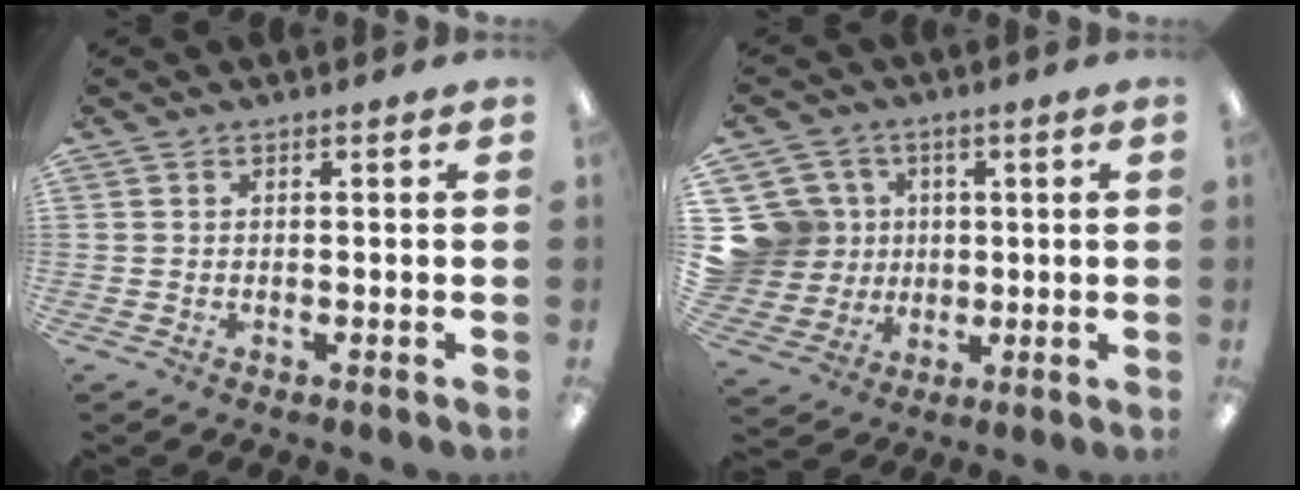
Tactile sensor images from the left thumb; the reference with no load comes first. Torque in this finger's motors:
{"motor_torque": [-0.16, 0.15, 0.50, -0.58, 0.00]}